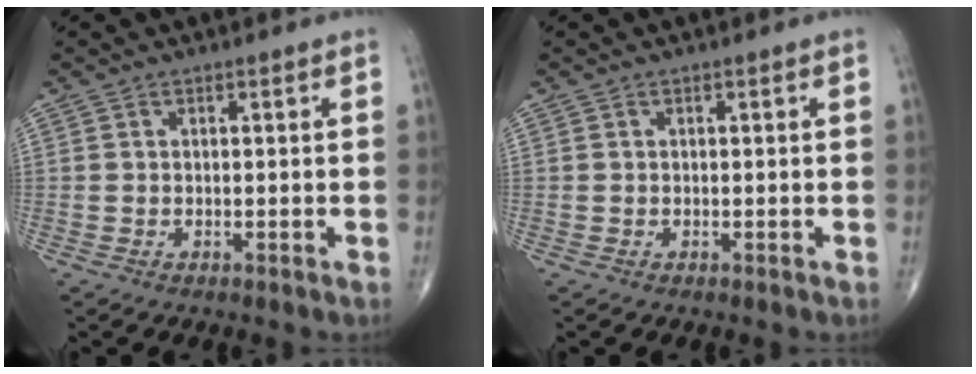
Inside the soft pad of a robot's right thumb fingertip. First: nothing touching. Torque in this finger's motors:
{"motor_torque": [-0.18, 0.17, 0.00, 0.00, 0.00]}